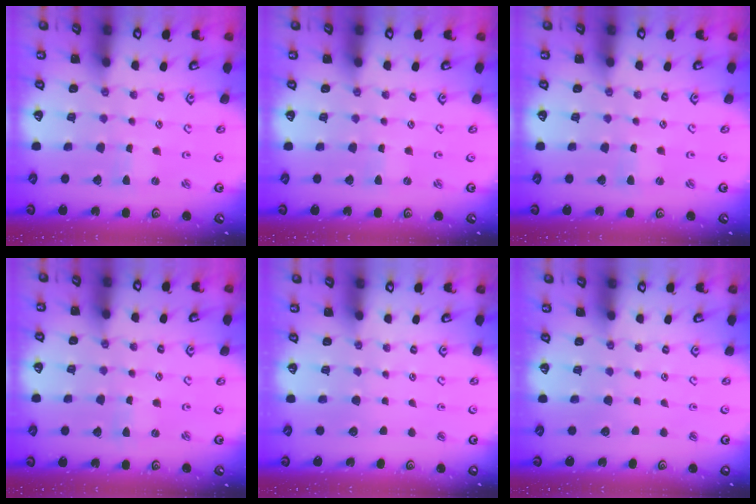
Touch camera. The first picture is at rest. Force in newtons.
{"total": 0.0}
{"total": 0.0}
{"total": 0.0}
{"total": 0.0}
{"total": 0.0}